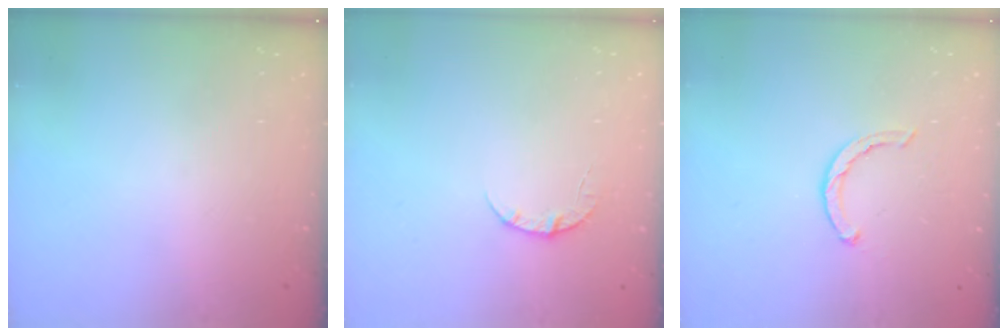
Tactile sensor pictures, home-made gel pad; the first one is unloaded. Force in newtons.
{"total": 3.5, "press": 3.5, "slide": 0.4}
{"total": 2.7, "press": 2.7, "slide": 0.4}